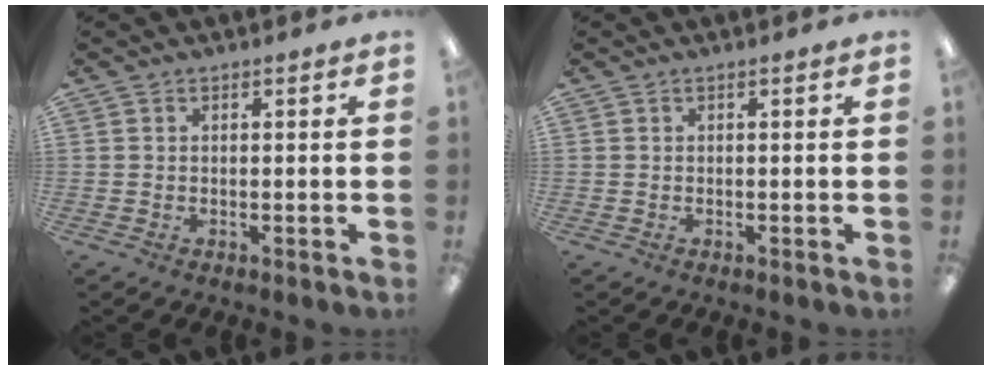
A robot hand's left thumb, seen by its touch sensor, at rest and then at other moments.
{"total": 0.0}